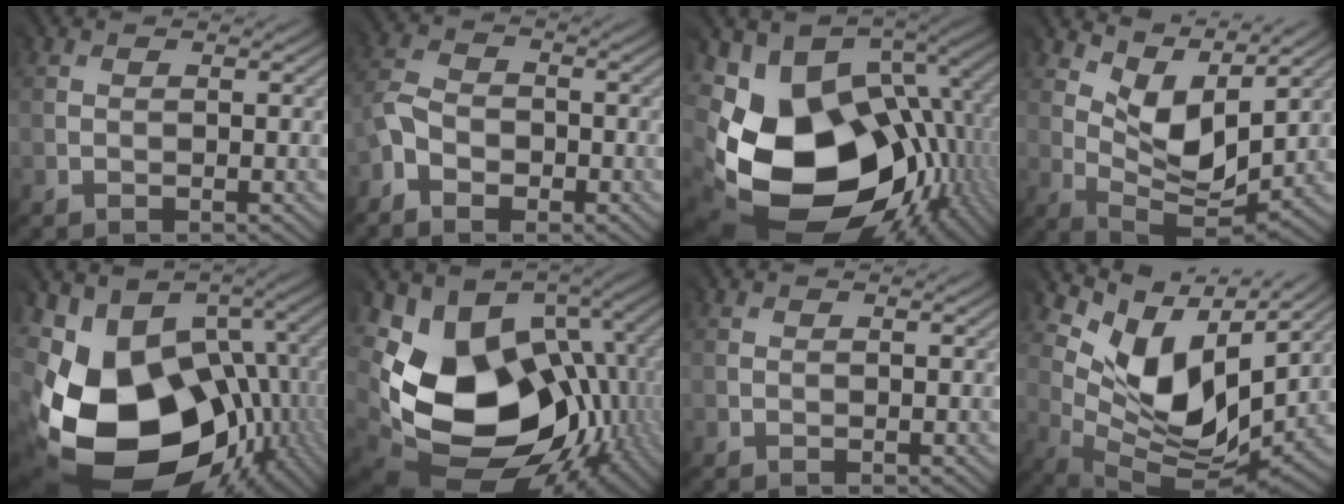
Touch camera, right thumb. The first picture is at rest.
{"total": 4.7, "force": [-2.6, 3.3, 2.0], "torque": [-0.051, -0.006, -0.057]}
{"total": 19.3, "force": [-2.6, 14.0, 13.0], "torque": [-0.282, -0.052, -0.014]}
{"total": 9.0, "force": [5.6, 4.2, 5.7], "torque": [-0.122, -0.003, 0.102]}
{"total": 19.0, "force": [-4.4, 14.1, 12.0], "torque": [-0.256, -0.054, -0.050]}
{"total": 18.8, "force": [-0.7, 13.9, 12.5], "torque": [-0.229, -0.038, 0.027]}
{"total": 0.0}
{"total": 10.9, "force": [5.0, 6.3, 7.3], "torque": [-0.141, -0.002, 0.100]}